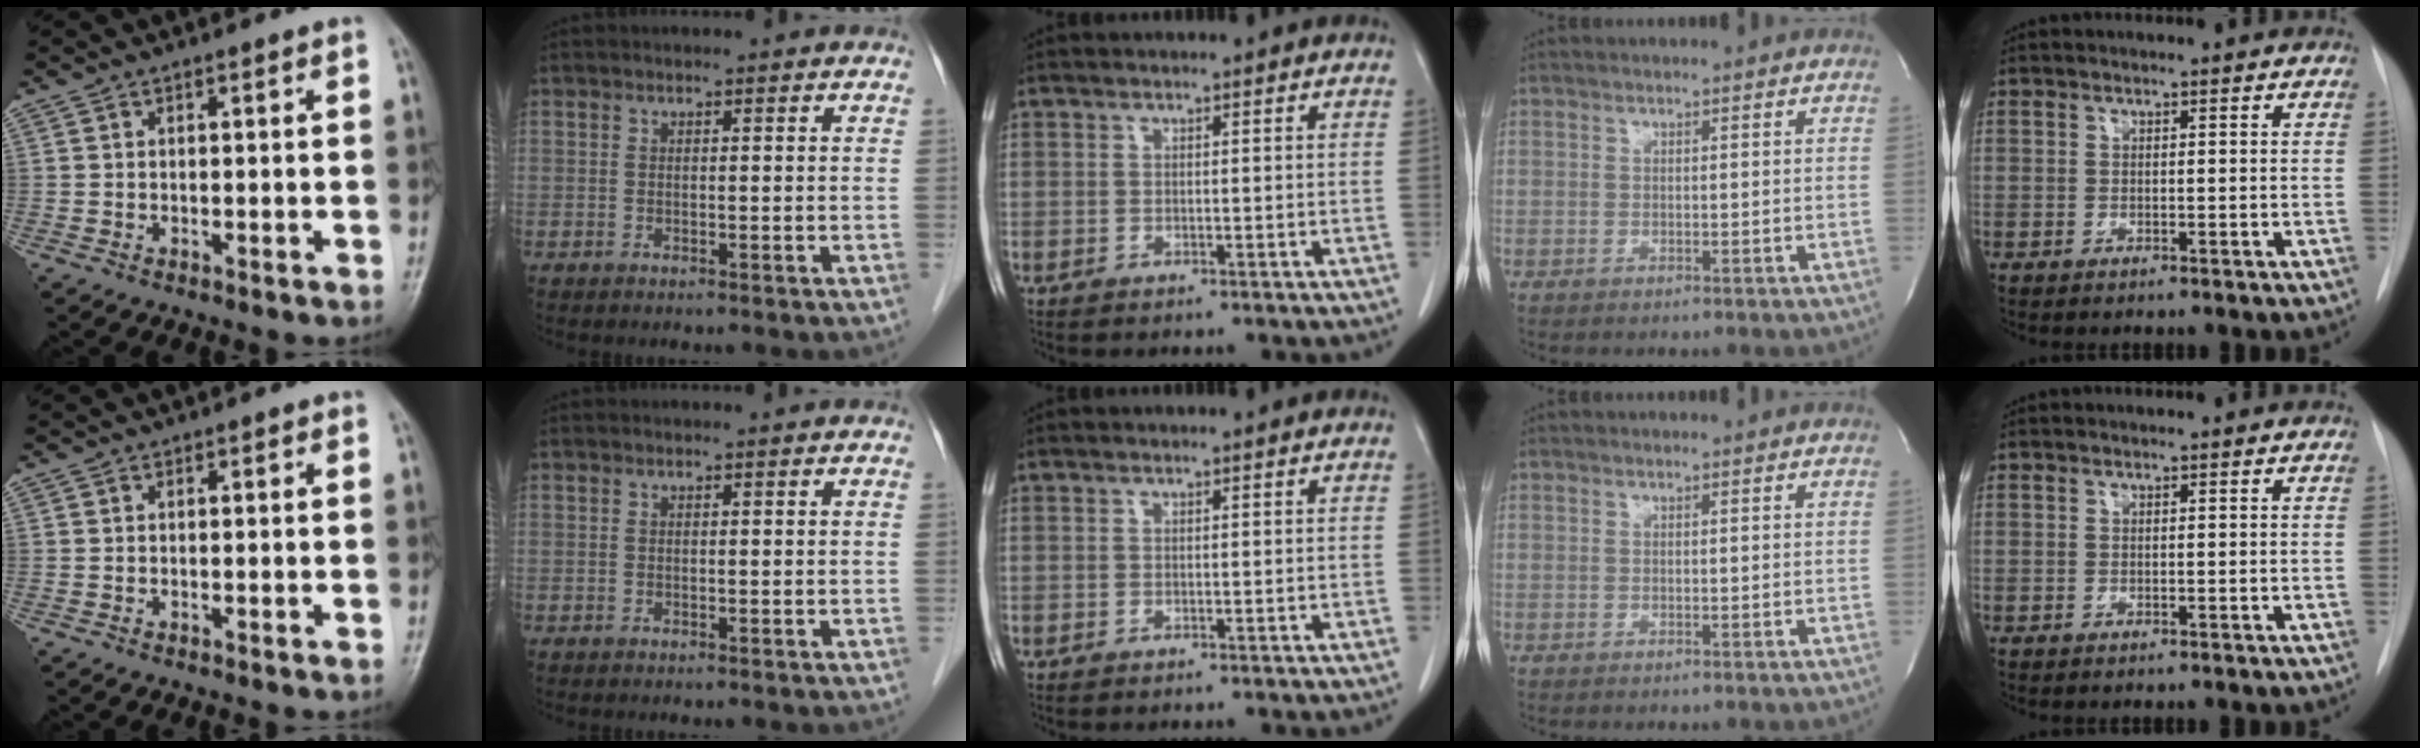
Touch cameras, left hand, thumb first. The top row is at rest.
{}